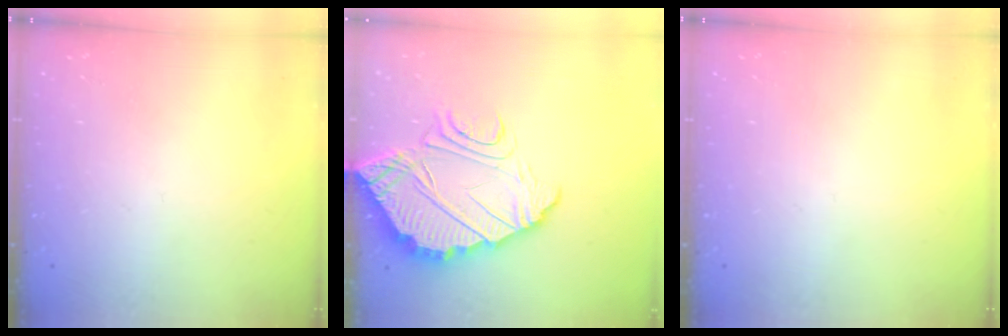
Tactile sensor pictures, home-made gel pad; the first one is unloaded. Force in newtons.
{"total": 10.2, "press": 10.1, "slide": 0.7}
{"total": 0.0}